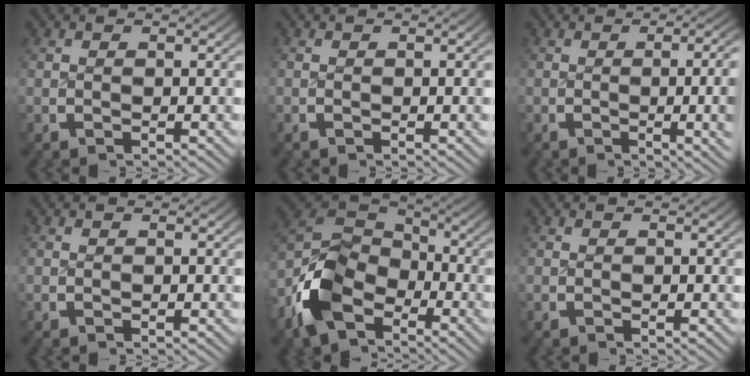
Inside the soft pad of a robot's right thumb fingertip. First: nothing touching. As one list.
[{"total": 0.6, "force": [-0.3, -0.2, 0.5], "torque": [-0.008, 0.006, -0.006]}, {"total": 6.4, "force": [-0.6, 2.1, 6.0], "torque": [-0.059, 0.017, -0.023]}, {"total": 0.0}, {"total": 9.8, "force": [-2.3, 6.7, 6.7], "torque": [-0.135, -0.016, -0.033]}, {"total": 0.0}]